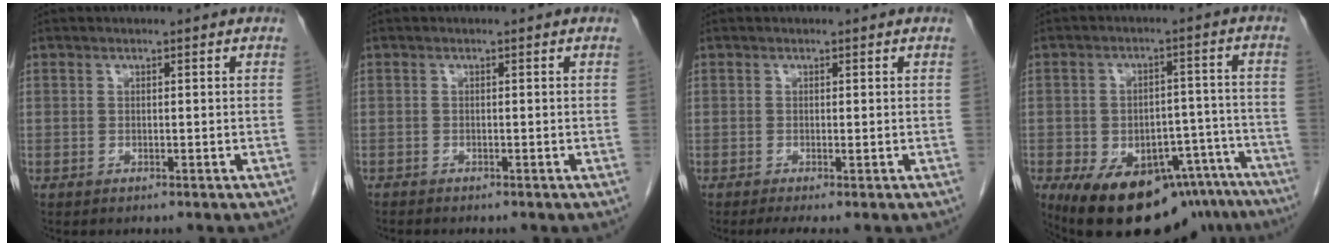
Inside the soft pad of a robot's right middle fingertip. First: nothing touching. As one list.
[{"total": 0.6, "force": [-0.6, 0.0, 0.0], "torque": [-0.003, -0.001, -0.015]}, {"total": 1.6, "force": [-0.8, 0.0, 1.4], "torque": [-0.029, -0.008, -0.012]}, {"total": 19.8, "force": [-14.2, 9.7, 9.8], "torque": [-0.116, 0.027, -0.184]}]